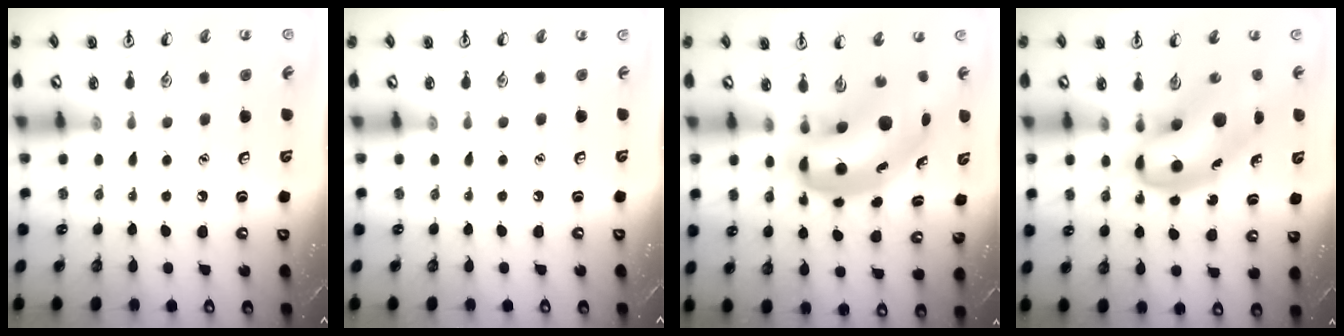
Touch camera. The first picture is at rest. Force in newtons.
{"total": 0.0}
{"total": 10.4, "press": 10.0, "slide": 2.9}
{"total": 11.3, "press": 10.9, "slide": 3.1}